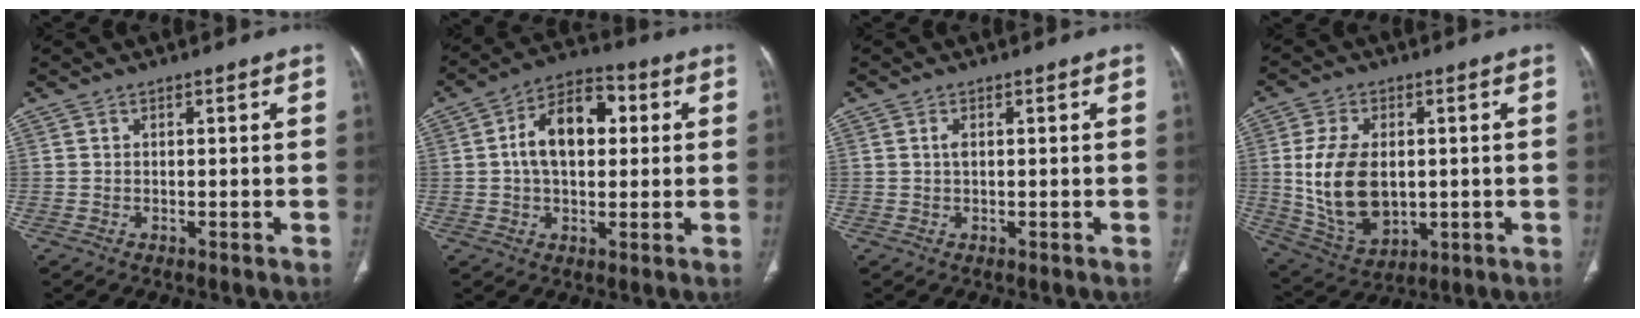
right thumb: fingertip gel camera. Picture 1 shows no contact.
{"total": 12.4, "force": [1.8, 7.7, 9.6], "torque": [-0.143, 0.023, 0.021]}
{"total": 1.0, "force": [0.3, 0.4, 0.9], "torque": [-0.021, 0.004, 0.005]}
{"total": 14.7, "force": [0.4, 9.4, 11.3], "torque": [-0.202, -0.010, 0.027]}